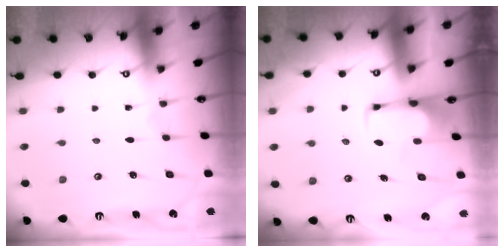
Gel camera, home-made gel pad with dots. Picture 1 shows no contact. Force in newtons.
{"total": 2.0, "press": 2.0, "slide": 0.4}